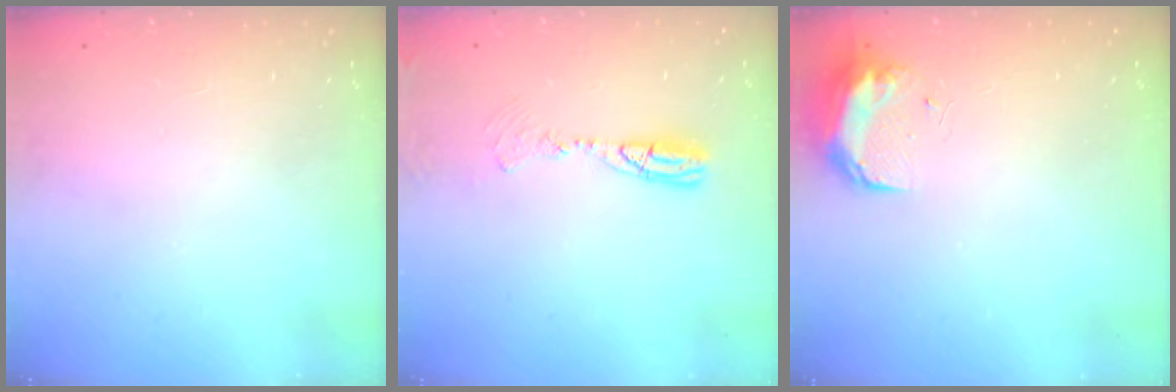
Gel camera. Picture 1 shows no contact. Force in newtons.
{"total": 7.8, "press": 7.5, "slide": 2.2}
{"total": 9.1, "press": 9.0, "slide": 0.5}